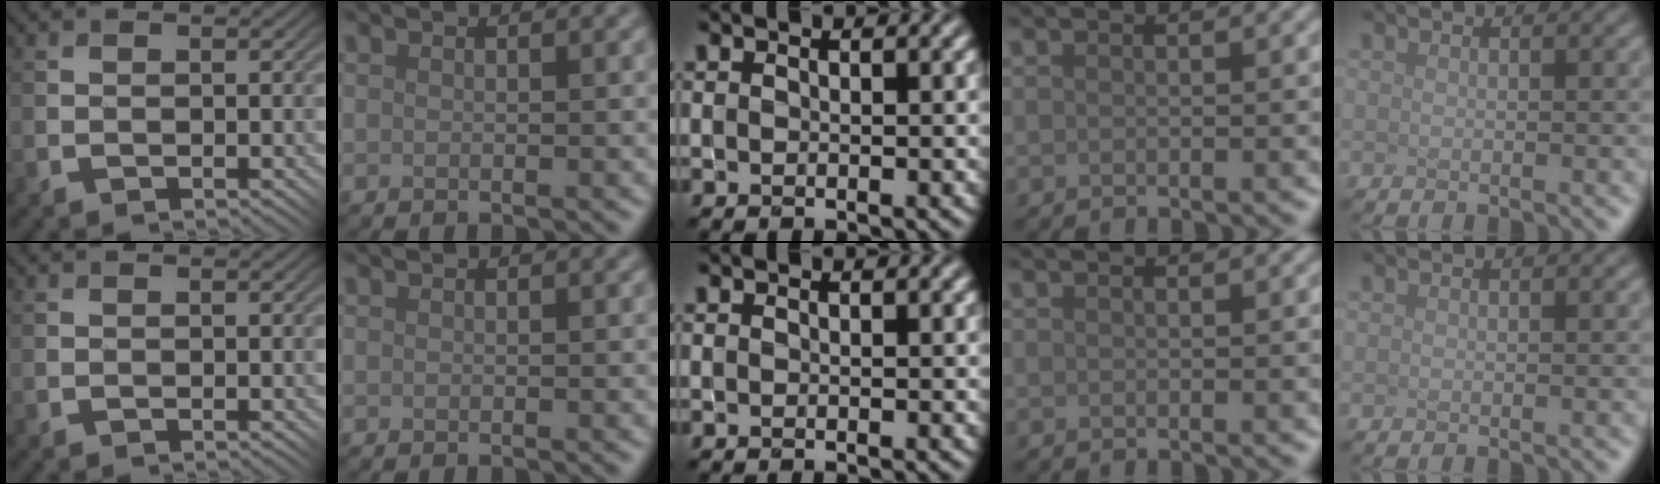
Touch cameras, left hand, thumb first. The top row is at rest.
{}